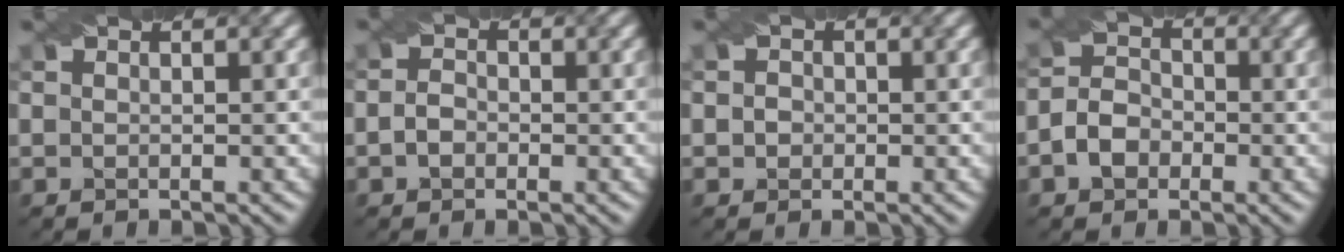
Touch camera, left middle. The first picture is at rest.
{"total": 1.3, "force": [-0.8, 0.8, 0.7], "torque": [-0.017, 0.003, -0.017]}
{"total": 1.2, "force": [-0.1, 1.1, 0.4], "torque": [0.001, 0.009, -0.005]}
{"total": 3.1, "force": [-1.5, 2.2, 1.6], "torque": [-0.032, 0.006, -0.031]}